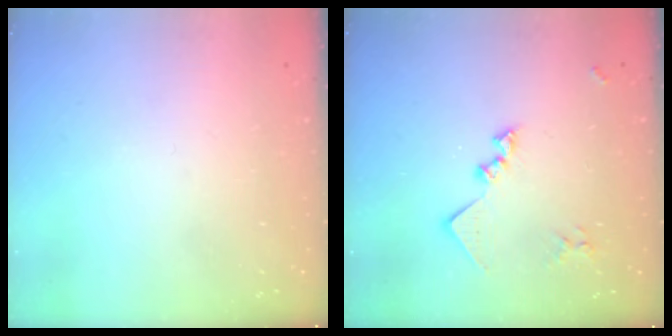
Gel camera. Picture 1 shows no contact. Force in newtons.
{"total": 12.7, "press": 12.7, "slide": 0.6}